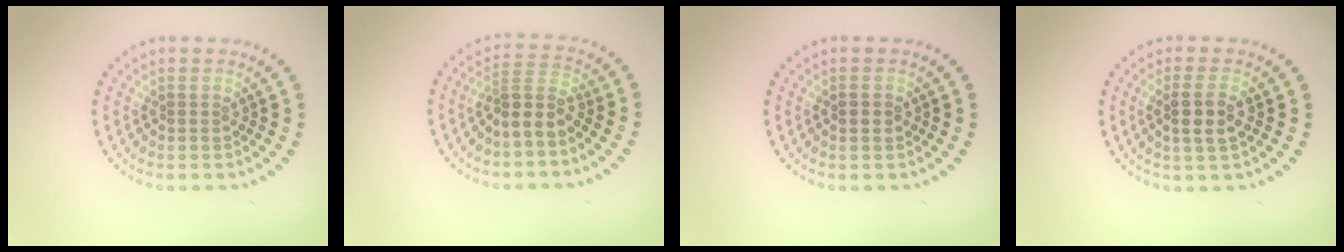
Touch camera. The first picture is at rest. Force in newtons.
{"total": 2.9, "press": 2.1, "slide": 1.9}
{"total": 1.2, "press": 1.2, "slide": 0.0}
{"total": 2.5, "press": 2.4, "slide": 0.9}